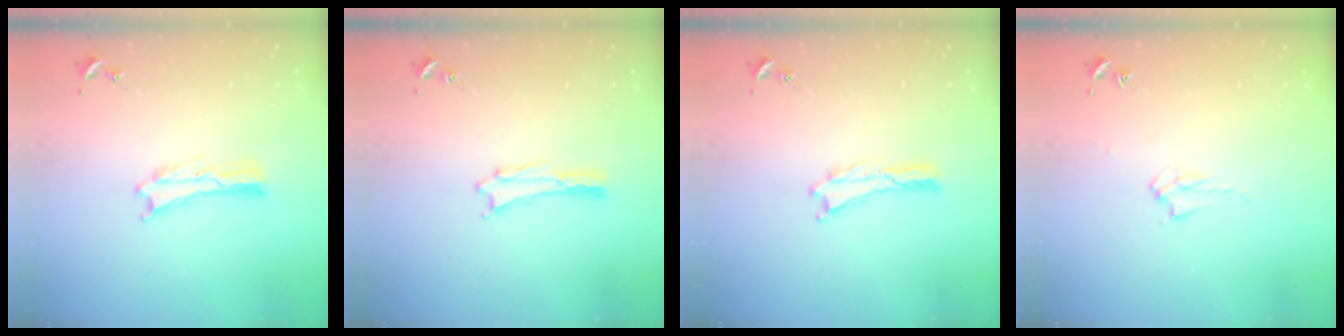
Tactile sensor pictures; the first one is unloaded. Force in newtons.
{"total": 1.1, "press": 1.1, "slide": 0.1}
{"total": 0.0}
{"total": 2.8, "press": 2.8, "slide": 0.4}